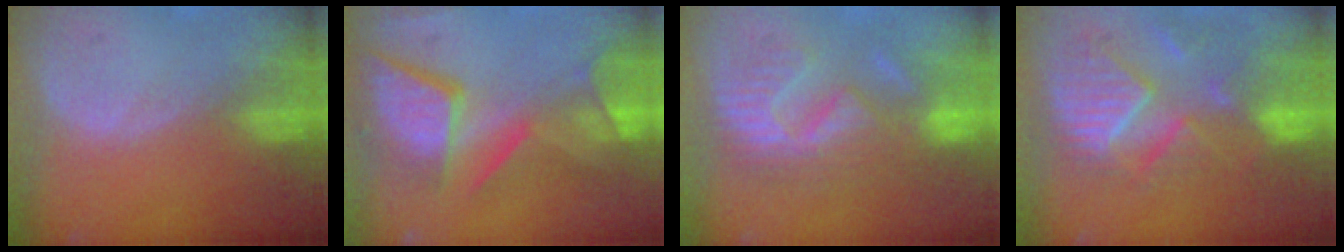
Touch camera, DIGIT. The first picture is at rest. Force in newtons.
{"total": 12.8, "press": 10.4, "slide": 7.4}
{"total": 8.7, "press": 8.6, "slide": 1.4}
{"total": 10.2, "press": 9.5, "slide": 3.7}